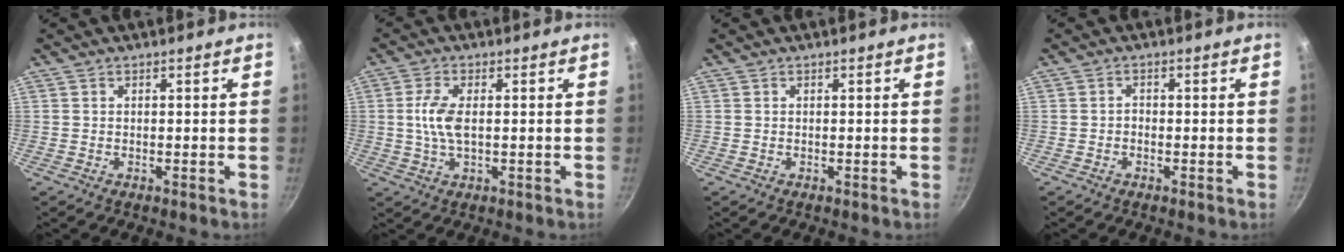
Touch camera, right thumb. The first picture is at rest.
{"total": 5.8, "force": [0.4, 2.5, 5.2], "torque": [-0.117, 0.002, 0.005]}
{"total": 0.0}
{"total": 0.9, "force": [-0.6, 0.6, 0.5], "torque": [-0.009, 0.006, -0.015]}